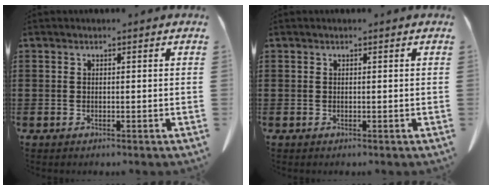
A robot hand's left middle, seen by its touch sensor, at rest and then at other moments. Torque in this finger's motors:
{"motor_torque": [-0.10, 0.10, 0.00, 0.00]}